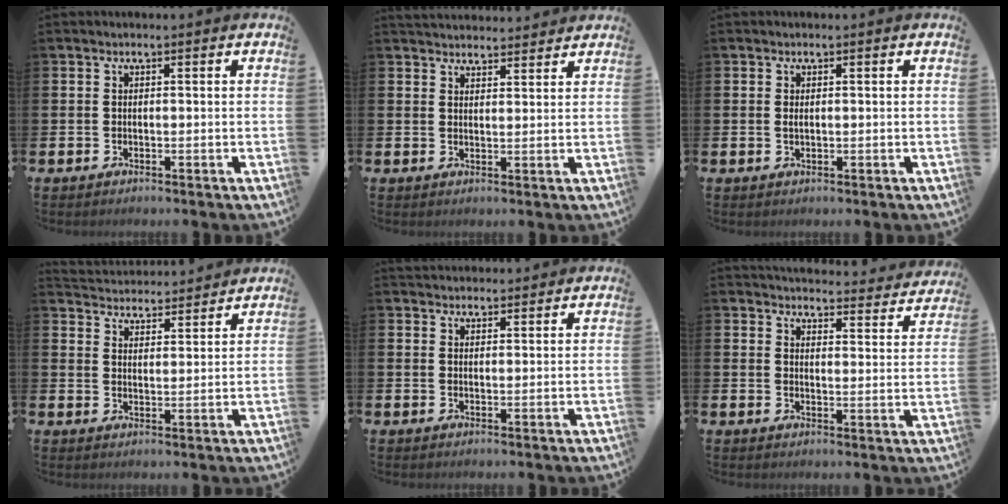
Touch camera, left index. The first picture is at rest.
{"total": 3.2, "force": [3.1, 0.7, -0.1], "torque": [0.000, -0.015, 0.056]}
{"total": 0.6, "force": [0.1, 0.2, 0.5], "torque": [-0.001, -0.002, 0.000]}
{"total": 4.3, "force": [4.3, 0.4, -0.4], "torque": [-0.017, -0.029, 0.076]}
{"total": 2.5, "force": [2.4, 0.6, -0.1], "torque": [0.004, -0.011, 0.043]}
{"total": 4.1, "force": [4.1, 0.7, 0.4], "torque": [-0.016, -0.034, 0.067]}